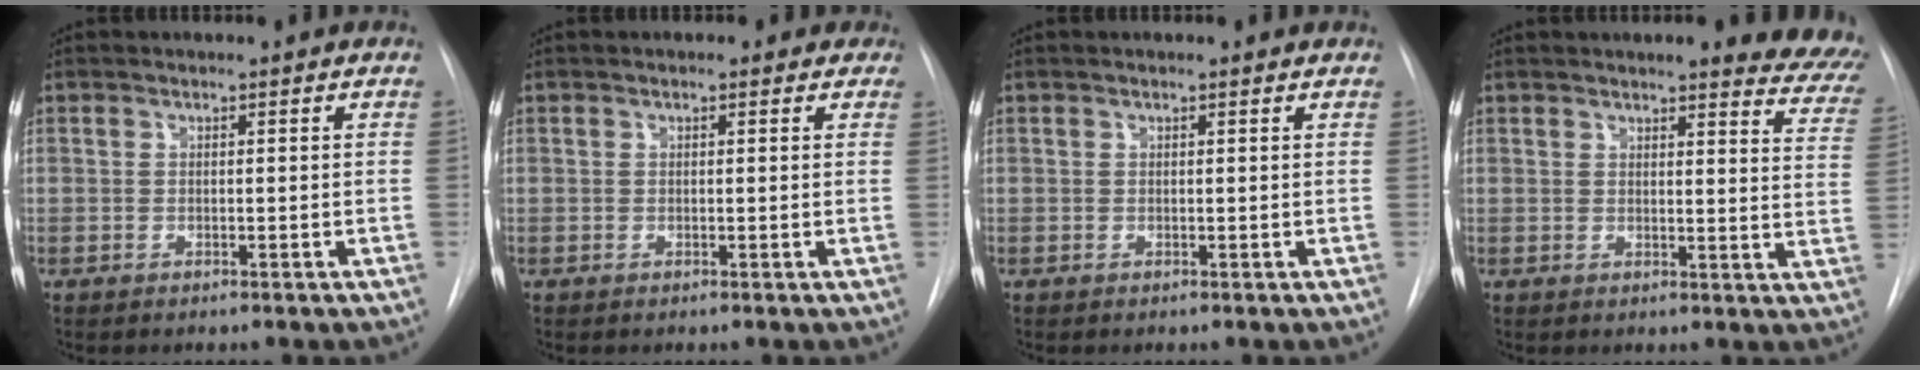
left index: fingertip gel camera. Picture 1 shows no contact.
{"total": 1.4, "force": [0.5, 1.1, 0.7], "torque": [0.003, 0.002, -0.001]}
{"total": 0.0}
{"total": 15.2, "force": [13.7, 2.6, 6.0], "torque": [-0.046, -0.063, 0.128]}